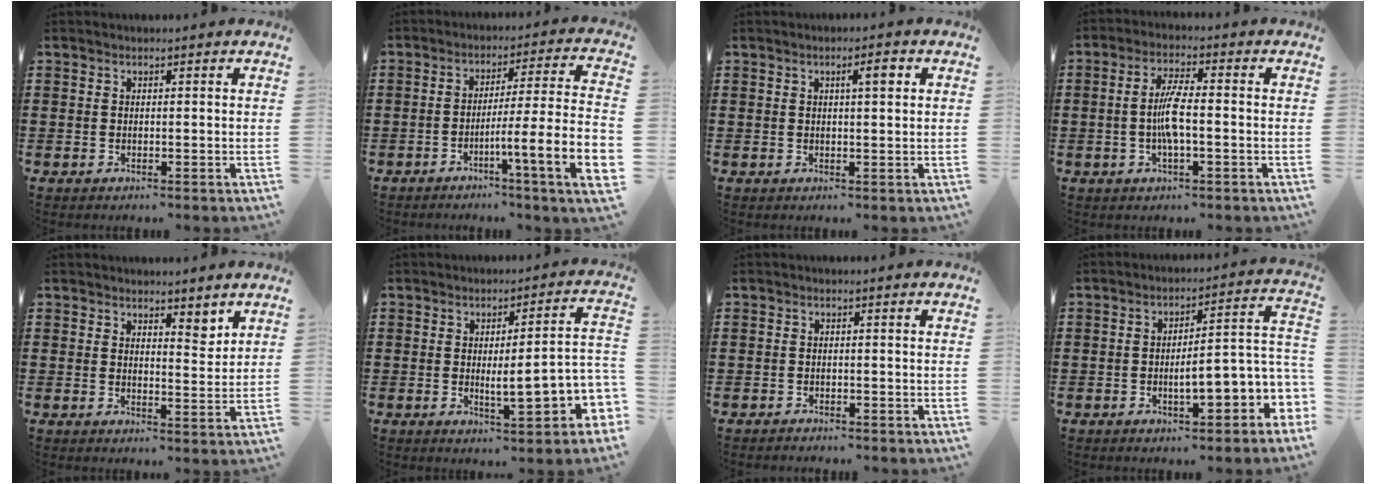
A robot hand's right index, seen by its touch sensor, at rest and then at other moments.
{"total": 8.3, "force": [-3.5, 0.1, 7.6], "torque": [-0.135, -0.027, -0.070]}
{"total": 2.7, "force": [0.9, 0.5, 2.5], "torque": [-0.033, 0.000, 0.007]}
{"total": 5.6, "force": [-0.7, 1.4, 5.4], "torque": [-0.111, 0.001, -0.020]}
{"total": 3.4, "force": [3.0, 1.3, 1.0], "torque": [-0.010, -0.007, 0.052]}
{"total": 8.1, "force": [-1.6, 1.7, 7.8], "torque": [-0.106, -0.015, -0.028]}
{"total": 0.9, "force": [-0.9, 0.1, 0.0], "torque": [-0.002, 0.003, -0.020]}
{"total": 6.9, "force": [-2.1, 2.0, 6.2], "torque": [-0.087, -0.026, -0.048]}